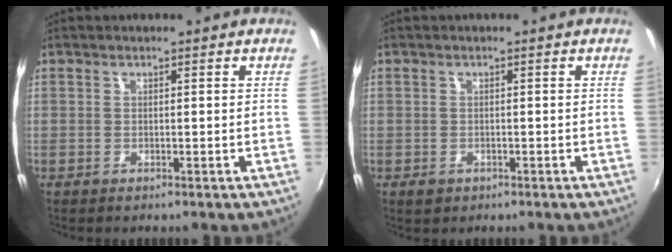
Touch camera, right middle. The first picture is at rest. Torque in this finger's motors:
{"motor_torque": [0.37, -0.26, 0.03, 0.00]}